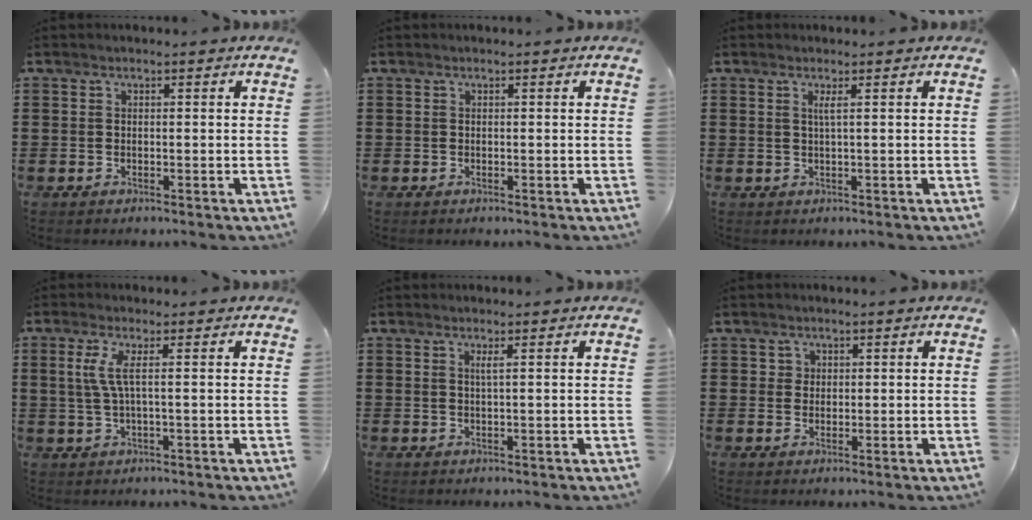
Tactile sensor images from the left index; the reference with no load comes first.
{"total": 0.0}
{"total": 1.4, "force": [0.5, -0.2, 1.3], "torque": [-0.026, -0.003, 0.007]}
{"total": 3.9, "force": [0.6, 0.1, 3.8], "torque": [-0.090, -0.010, 0.004]}
{"total": 1.2, "force": [0.4, -0.2, 1.0], "torque": [-0.021, -0.004, 0.007]}
{"total": 0.7, "force": [0.2, 0.7, 0.2], "torque": [-0.005, 0.005, 0.005]}